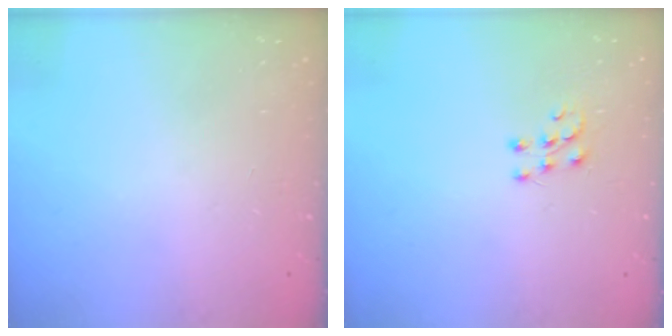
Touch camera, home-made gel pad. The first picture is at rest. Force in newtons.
{"total": 6.0, "press": 5.9, "slide": 0.4}